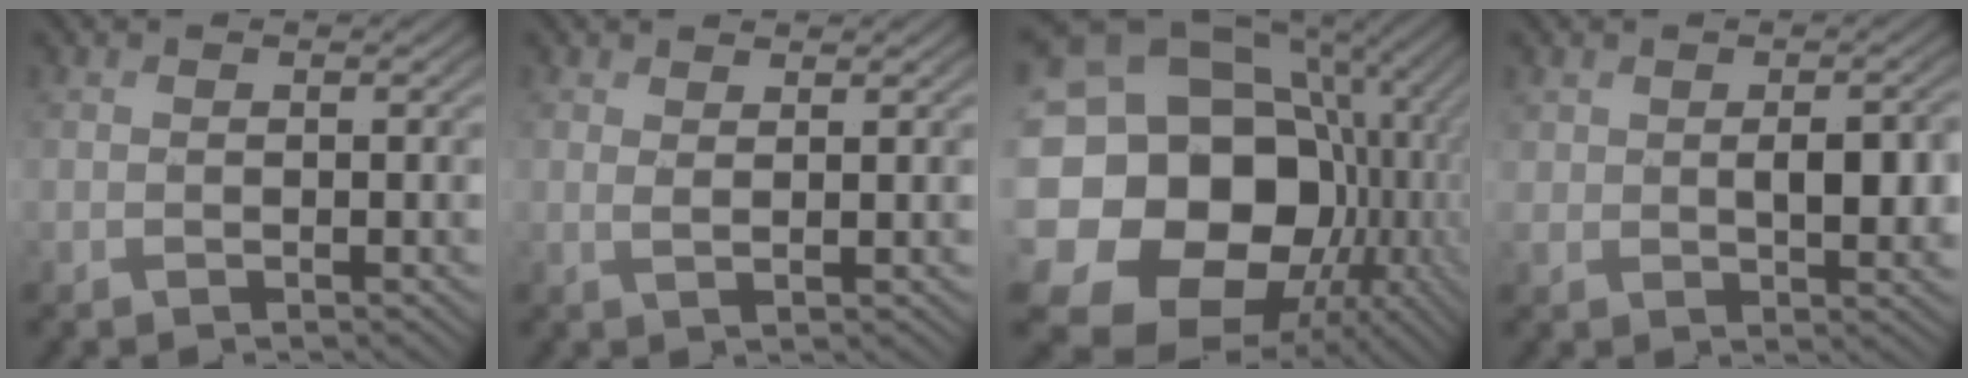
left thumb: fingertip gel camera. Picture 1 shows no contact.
{"total": 1.7, "force": [1.1, 0.4, 1.2], "torque": [-0.026, 0.001, 0.017]}
{"total": 21.2, "force": [-2.6, 16.7, 12.7], "torque": [-0.274, -0.014, -0.043]}
{"total": 5.4, "force": [0.6, 3.2, 4.2], "torque": [-0.077, -0.009, 0.018]}